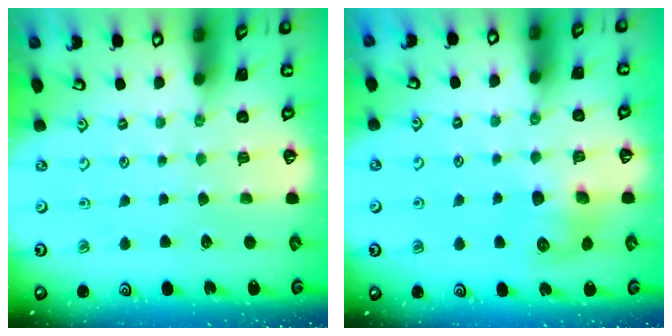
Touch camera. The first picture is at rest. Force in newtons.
{"total": 8.4, "press": 8.4, "slide": 0.1}